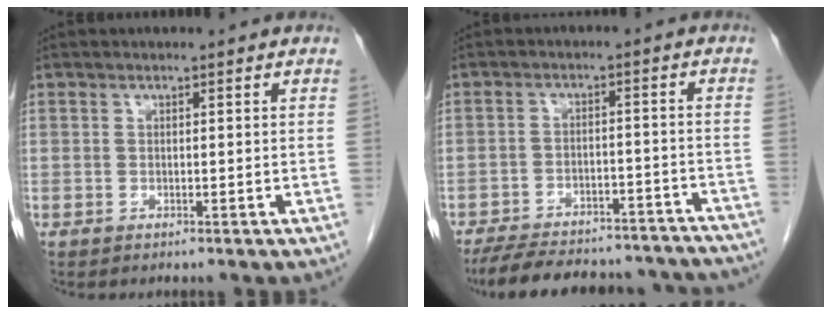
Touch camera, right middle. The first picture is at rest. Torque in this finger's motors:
{"motor_torque": [1.07, -1.06, 0.42, 0.09]}